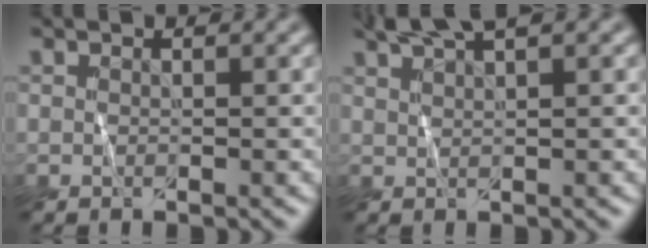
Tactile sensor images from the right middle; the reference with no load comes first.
{"total": 3.5, "force": [2.8, 0.4, 2.0], "torque": [-0.019, 0.010, 0.042]}